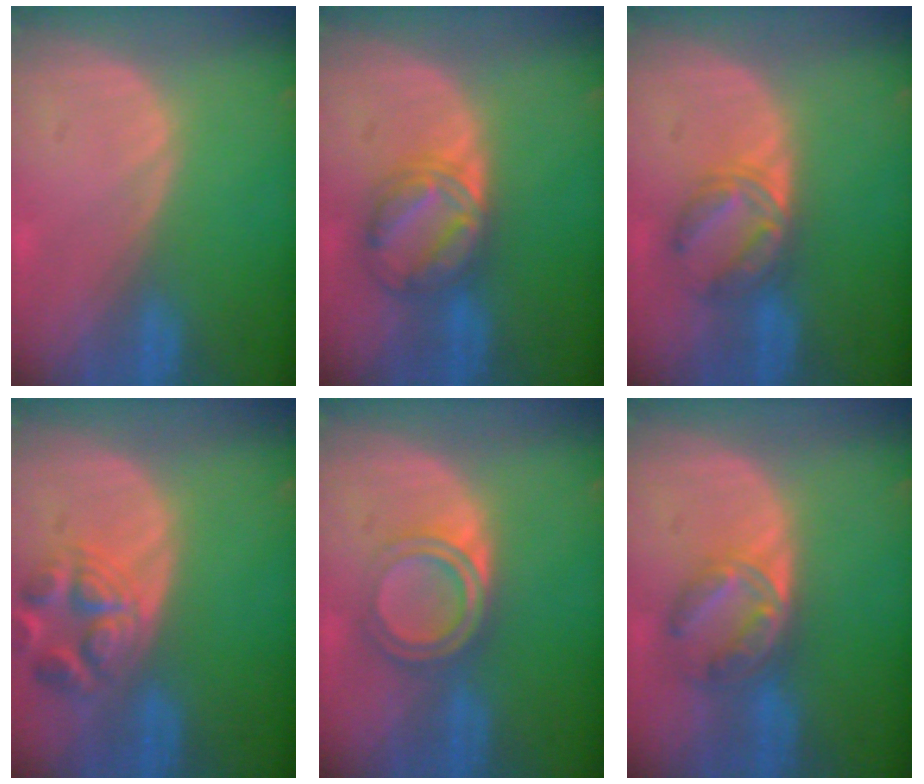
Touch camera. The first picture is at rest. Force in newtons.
{"total": 6.6, "press": 6.6, "slide": 0.4}
{"total": 5.6, "press": 5.5, "slide": 1.1}
{"total": 6.9, "press": 6.3, "slide": 2.8}
{"total": 5.3, "press": 4.9, "slide": 1.9}
{"total": 6.7, "press": 5.9, "slide": 3.2}